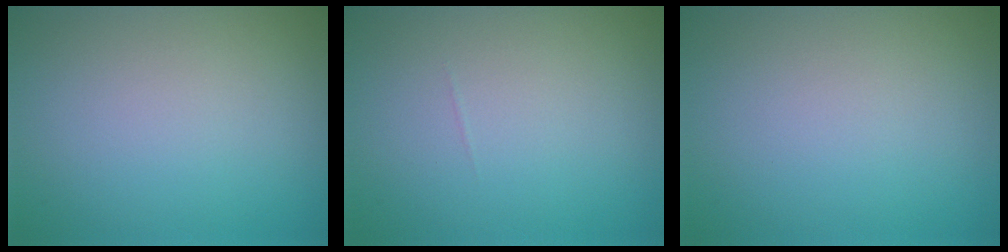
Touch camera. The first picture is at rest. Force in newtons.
{"total": 0.0}
{"total": 0.0}